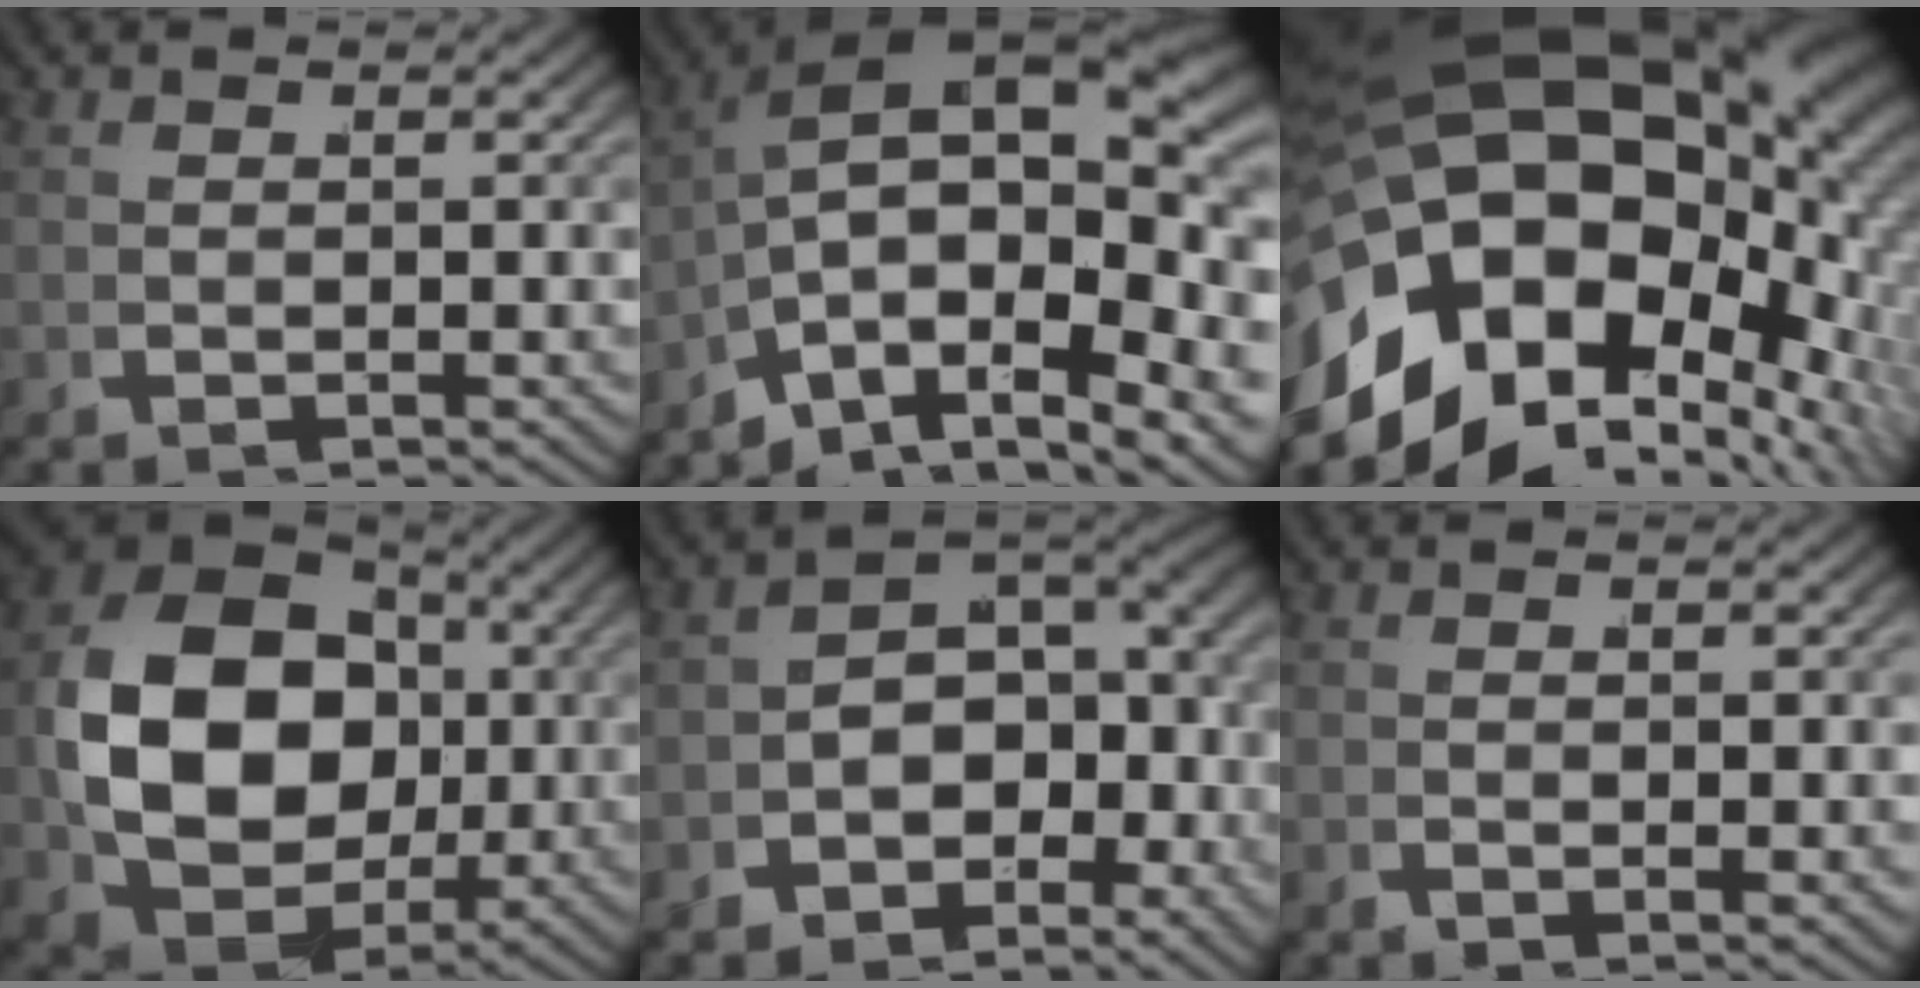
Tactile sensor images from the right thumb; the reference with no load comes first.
{"total": 14.3, "force": [-0.9, 9.0, 11.1], "torque": [-0.193, -0.041, -0.015]}
{"total": 26.7, "force": [0.4, 17.7, 20.0], "torque": [-0.323, -0.020, -0.004]}
{"total": 16.0, "force": [0.7, 11.6, 11.0], "torque": [-0.246, -0.034, 0.020]}
{"total": 7.3, "force": [-1.4, 5.1, 5.0], "torque": [-0.073, -0.016, -0.028]}
{"total": 1.0, "force": [-0.6, 0.2, 0.8], "torque": [-0.008, 0.002, -0.021]}